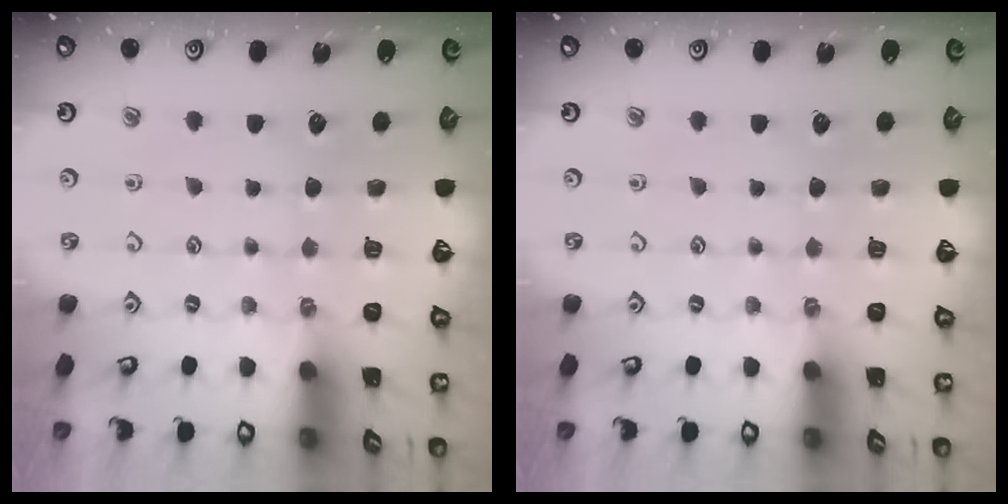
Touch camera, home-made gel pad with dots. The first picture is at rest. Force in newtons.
{"total": 0.0}